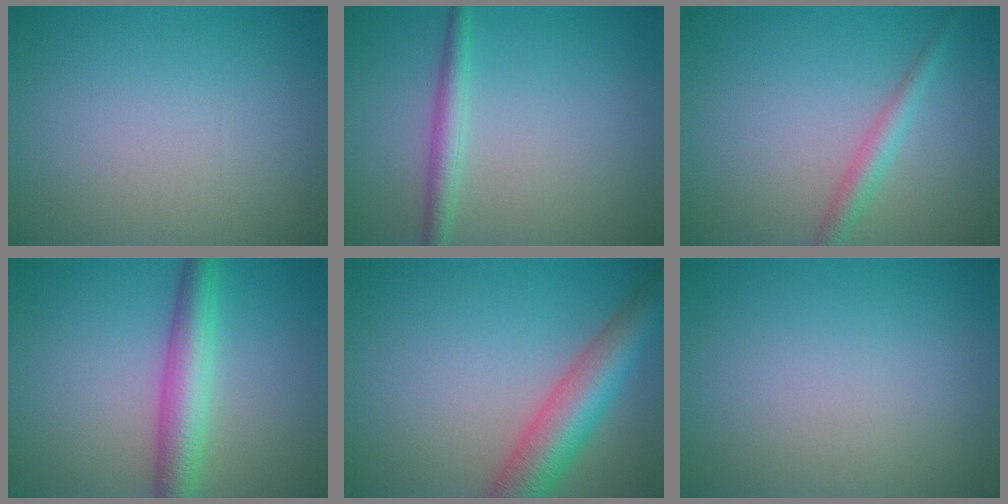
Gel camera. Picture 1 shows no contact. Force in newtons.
{"total": 2.2, "press": 2.2, "slide": 0.1}
{"total": 2.1, "press": 2.1, "slide": 0.1}
{"total": 4.9, "press": 4.9, "slide": 0.1}
{"total": 6.7, "press": 6.7, "slide": 0.3}
{"total": 0.0}